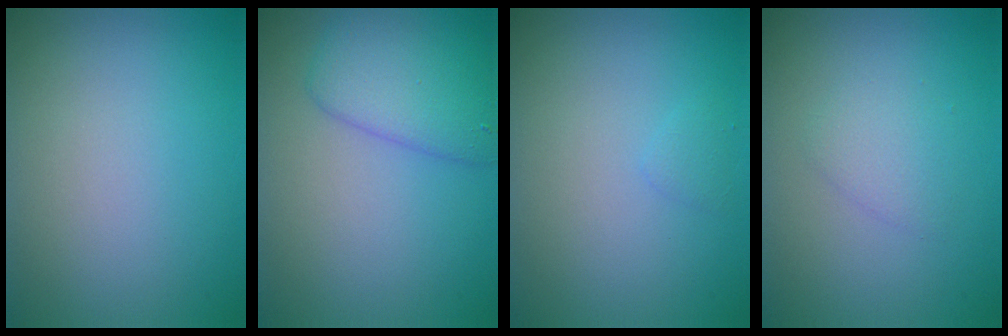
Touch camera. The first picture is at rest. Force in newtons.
{"total": 4.2, "press": 4.2, "slide": 0.2}
{"total": 0.6, "press": 0.6, "slide": 0.1}
{"total": 1.6, "press": 1.6, "slide": 0.1}